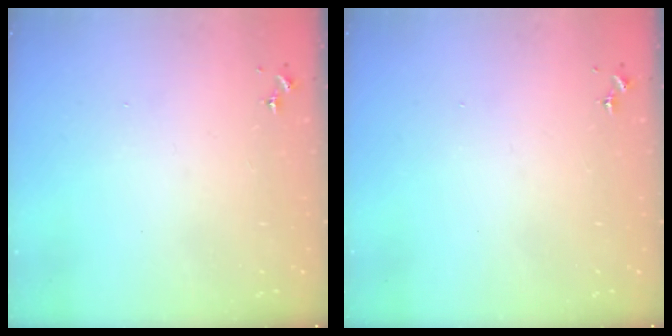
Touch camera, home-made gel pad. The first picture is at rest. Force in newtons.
{"total": 0.0}